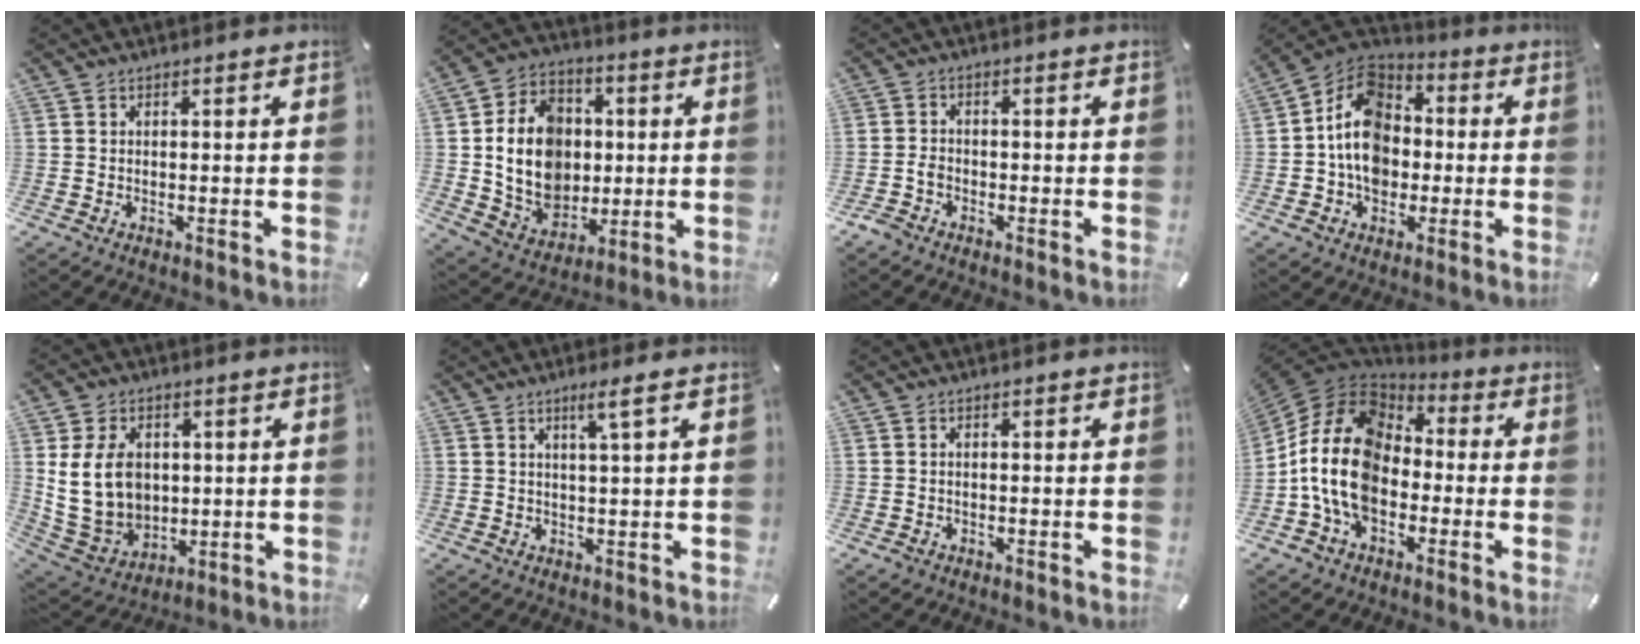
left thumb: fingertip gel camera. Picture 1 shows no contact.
{"total": 16.1, "force": [0.6, 13.7, 8.5], "torque": [-0.174, 0.004, 0.022]}
{"total": 2.8, "force": [-1.7, 2.0, 0.9], "torque": [-0.023, 0.008, -0.035]}
{"total": 12.7, "force": [-1.9, 10.5, 7.0], "torque": [-0.151, 0.014, -0.040]}
{"total": 13.0, "force": [2.6, 10.6, 7.0], "torque": [-0.148, -0.011, 0.053]}
{"total": 3.7, "force": [1.9, 0.0, 3.3], "torque": [-0.067, -0.002, 0.029]}
{"total": 1.0, "force": [-0.6, 0.8, 0.0], "torque": [-0.003, 0.004, -0.014]}
{"total": 17.0, "force": [-3.0, 12.8, 10.7], "torque": [-0.251, 0.016, -0.063]}